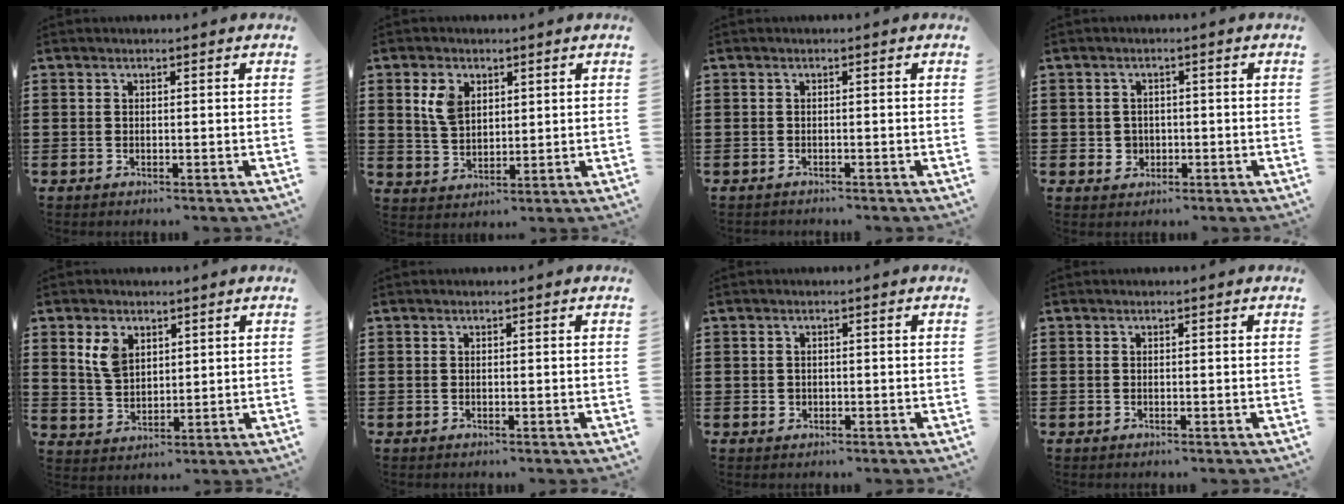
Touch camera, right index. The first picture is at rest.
{"total": 5.2, "force": [2.3, 3.5, 3.1], "torque": [-0.074, 0.012, 0.042]}
{"total": 0.6, "force": [-0.6, 0.1, 0.0], "torque": [-0.001, -0.001, -0.014]}
{"total": 2.3, "force": [-0.5, 2.1, 0.6], "torque": [-0.019, 0.006, -0.012]}
{"total": 5.2, "force": [2.6, 3.4, 3.0], "torque": [-0.071, 0.012, 0.048]}
{"total": 0.0}
{"total": 0.9, "force": [-0.1, 0.9, 0.2], "torque": [-0.007, 0.006, -0.005]}
{"total": 0.0}